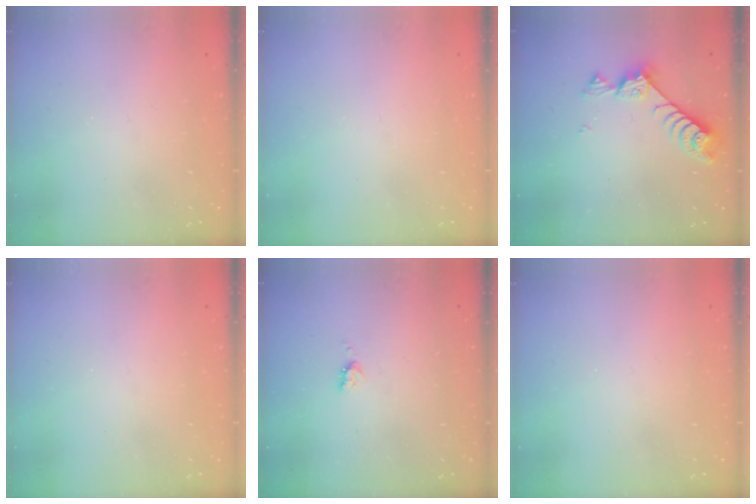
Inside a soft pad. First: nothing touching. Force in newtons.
{"total": 0.0}
{"total": 8.5, "press": 8.4, "slide": 1.4}
{"total": 0.0}
{"total": 3.3, "press": 3.3, "slide": 0.6}
{"total": 0.0}